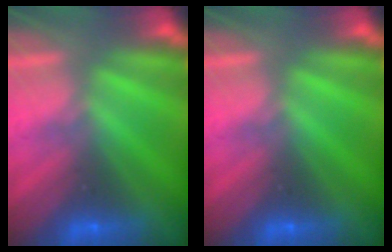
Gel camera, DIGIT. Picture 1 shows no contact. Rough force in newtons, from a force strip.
{"total": 0.0}